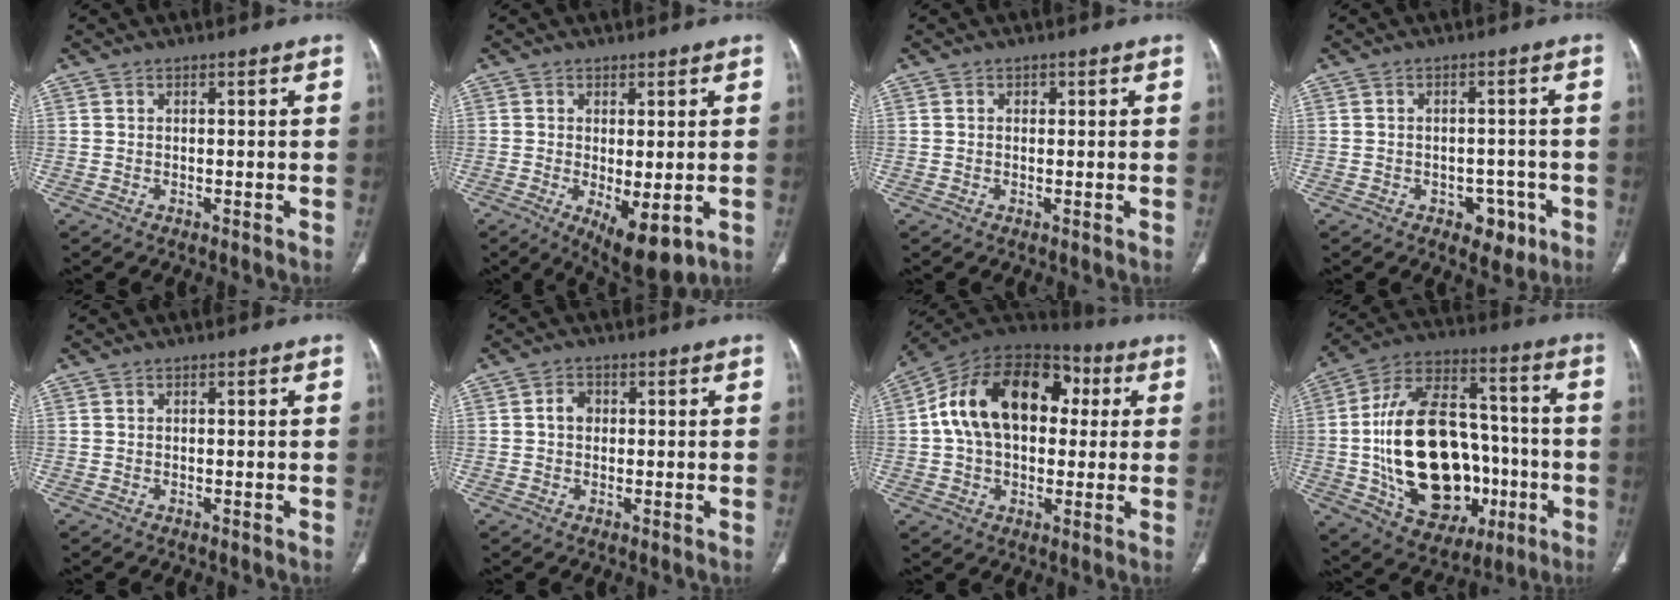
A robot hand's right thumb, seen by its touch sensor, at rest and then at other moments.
{"total": 8.7, "force": [-2.3, 3.5, 7.7], "torque": [-0.120, -0.020, -0.023]}
{"total": 0.7, "force": [0.2, 0.7, 0.3], "torque": [0.000, 0.002, 0.001]}
{"total": 5.3, "force": [-2.5, 3.6, 2.9], "torque": [-0.011, 0.016, -0.027]}
{"total": 0.0}
{"total": 2.6, "force": [0.2, 2.1, 1.5], "torque": [-0.017, 0.008, 0.001]}
{"total": 22.0, "force": [3.8, 14.4, 16.1], "torque": [-0.257, 0.036, 0.054]}
{"total": 30.6, "force": [-4.6, 19.2, 23.3], "torque": [-0.395, 0.030, -0.052]}